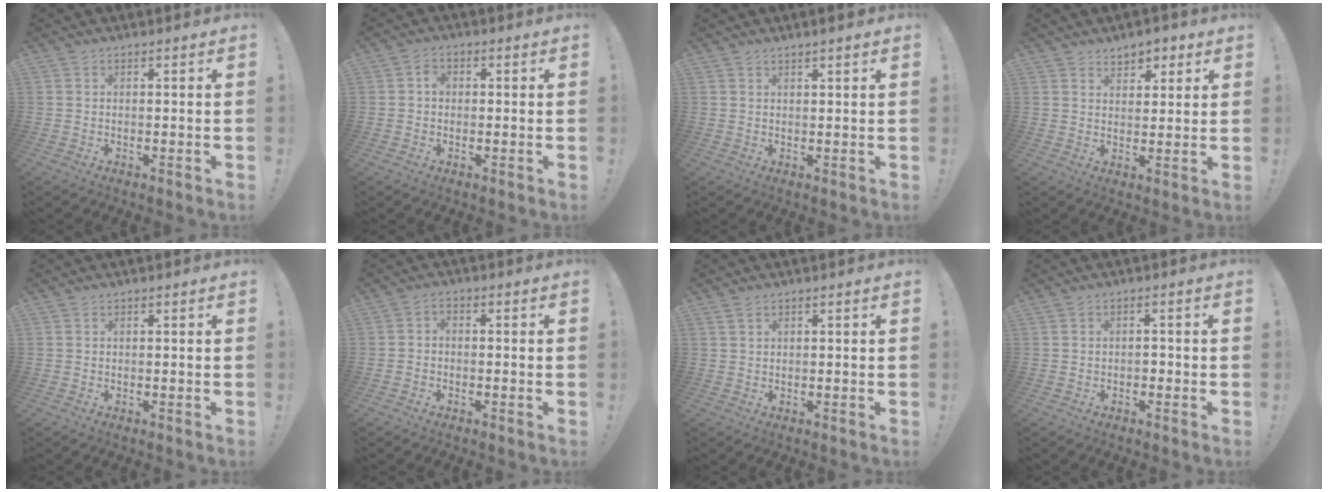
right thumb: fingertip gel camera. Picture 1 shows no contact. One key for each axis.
{"total": 2.2, "fx": -0.3, "fy": 1.7, "fz": 1.3, "tx": -0.009, "ty": 0.001, "tz": -0.010}
{"total": 1.8, "fx": 1.4, "fy": 0.0, "fz": 1.1, "tx": -0.011, "ty": -0.007, "tz": 0.023}
{"total": 5.1, "fx": 3.5, "fy": 3.4, "fz": 1.4, "tx": -0.005, "ty": -0.021, "tz": 0.062}
{"total": 0.0}
{"total": 2.2, "fx": -1.7, "fy": 1.1, "fz": 0.9, "tx": -0.012, "ty": 0.009, "tz": -0.031}
{"total": 1.4, "fx": 1.0, "fy": 0.6, "fz": 0.8, "tx": -0.008, "ty": -0.004, "tz": 0.017}
{"total": 1.3, "fx": -0.9, "fy": 0.8, "fz": 0.5, "tx": -0.012, "ty": 0.005, "tz": -0.018}